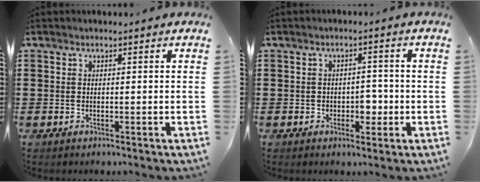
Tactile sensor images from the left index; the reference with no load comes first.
{"total": 3.1, "force": [-0.8, 2.2, 2.0], "torque": [-0.036, 0.001, -0.022]}